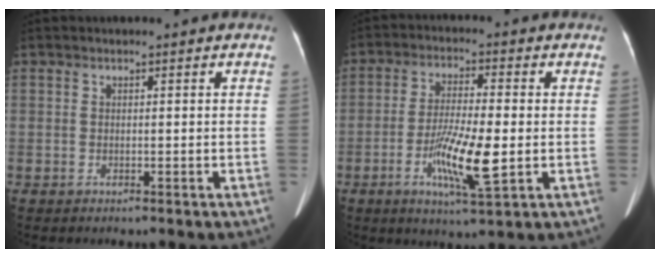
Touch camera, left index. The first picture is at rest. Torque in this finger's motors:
{"motor_torque": [0.32, 0.01, 0.26, 0.07]}